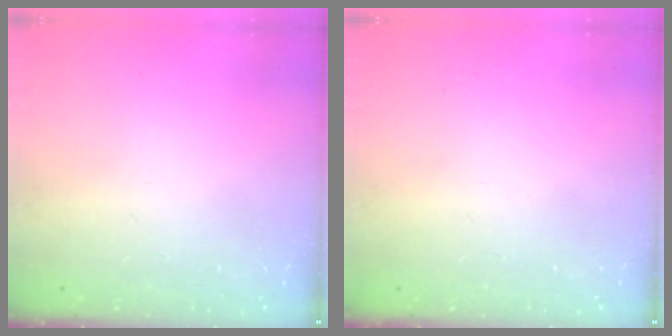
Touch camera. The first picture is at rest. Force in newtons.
{"total": 0.0}